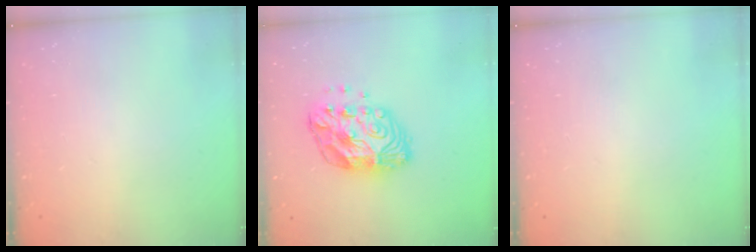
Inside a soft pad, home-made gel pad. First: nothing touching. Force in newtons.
{"total": 12.5, "press": 12.5, "slide": 0.9}
{"total": 0.0}